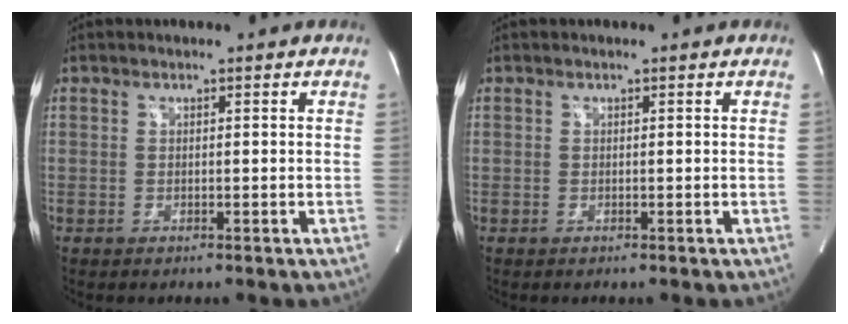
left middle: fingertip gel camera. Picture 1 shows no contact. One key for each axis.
{"total": 0.0}